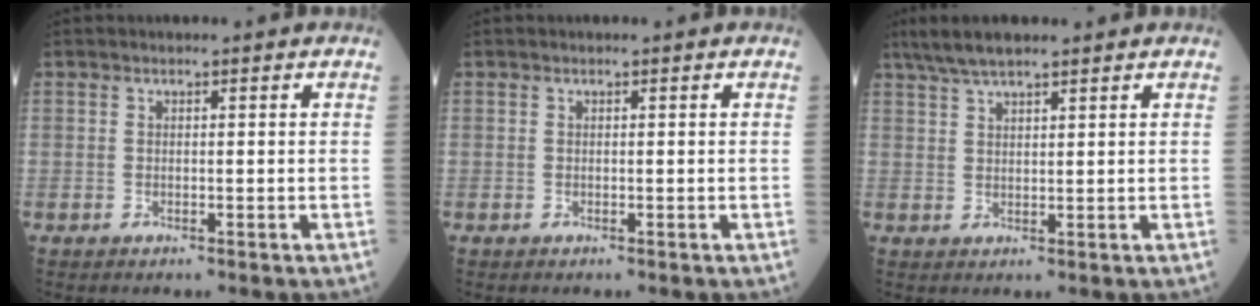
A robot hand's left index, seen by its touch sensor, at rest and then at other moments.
{"total": 0.0}
{"total": 5.7, "force": [4.6, 0.8, 3.3], "torque": [-0.068, 0.025, 0.086]}